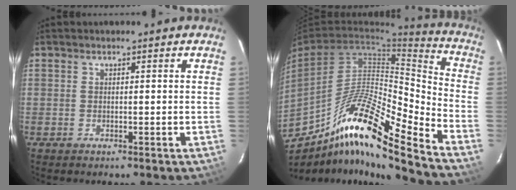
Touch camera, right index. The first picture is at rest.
{"total": 21.0, "force": [-14.8, 1.8, 14.9], "torque": [-0.244, -0.008, -0.260]}